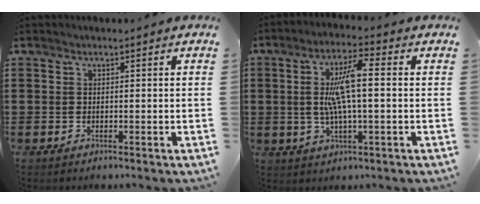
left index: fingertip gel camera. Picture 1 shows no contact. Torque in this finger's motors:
{"motor_torque": [1.68, 0.46, 0.71, 0.21]}